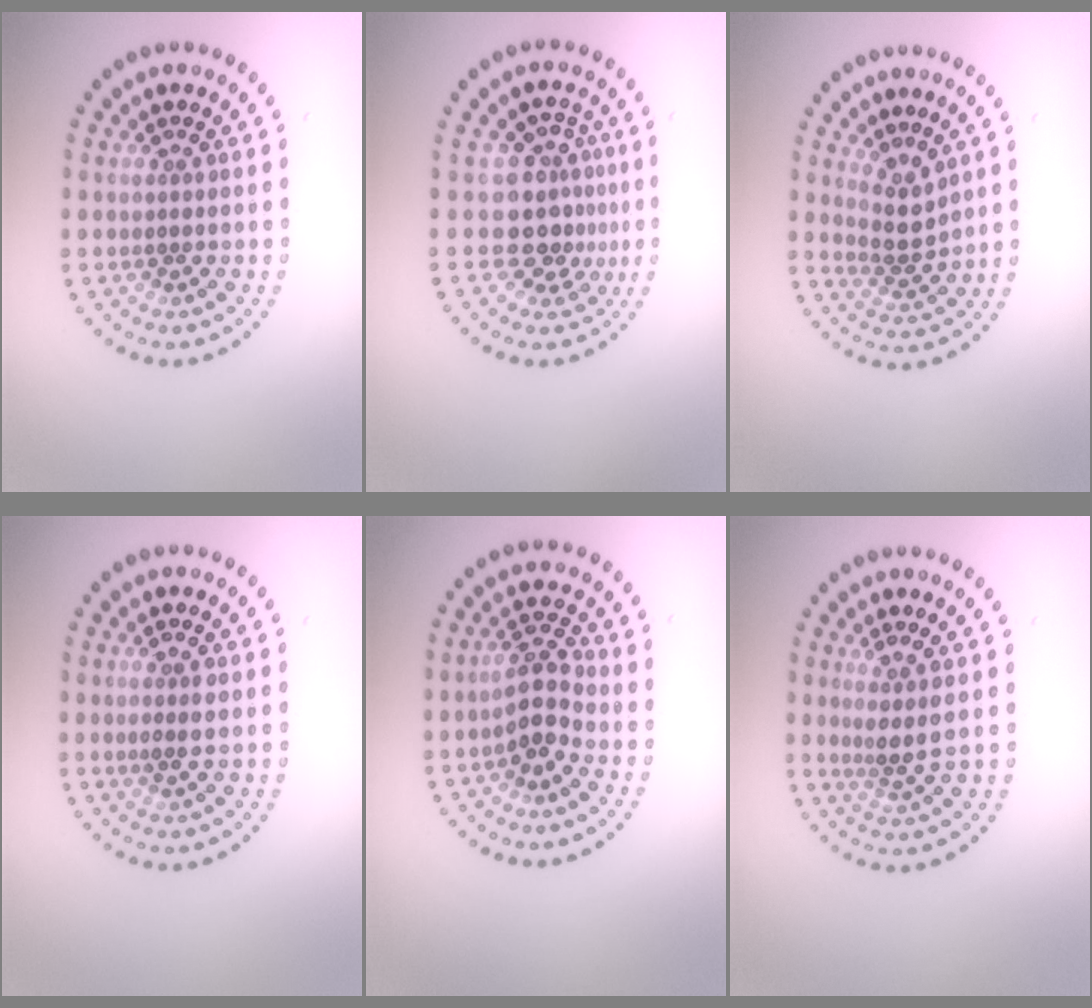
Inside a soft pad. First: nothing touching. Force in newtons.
{"total": 3.9, "press": 2.8, "slide": 2.6}
{"total": 2.5, "press": 1.8, "slide": 1.7}
{"total": 1.4, "press": 1.3, "slide": 0.6}
{"total": 2.8, "press": 2.6, "slide": 1.2}
{"total": 2.3, "press": 1.7, "slide": 1.6}